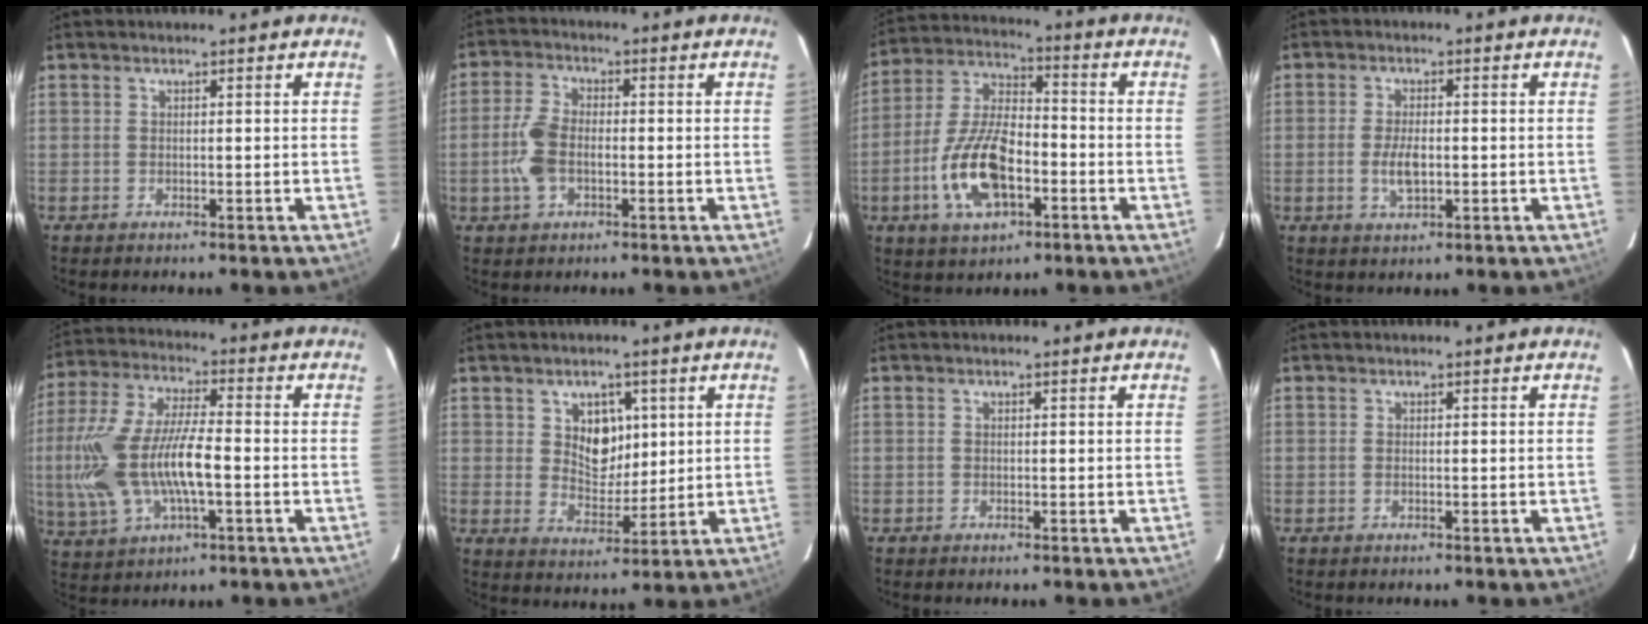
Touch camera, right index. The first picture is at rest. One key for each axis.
{"total": 6.6, "fx": -1.4, "fy": 3.9, "fz": 5.1, "tx": -0.115, "ty": 0.006, "tz": -0.024}
{"total": 14.7, "fx": -5.1, "fy": 6.8, "fz": 12.0, "tx": -0.255, "ty": 0.002, "tz": -0.091}
{"total": 4.7, "fx": -0.9, "fy": 2.1, "fz": 4.1, "tx": -0.084, "ty": -0.003, "tz": -0.014}
{"total": 17.5, "fx": -2.8, "fy": 7.0, "fz": 15.8, "tx": -0.337, "ty": -0.003, "tz": -0.047}
{"total": 7.2, "fx": 2.4, "fy": 5.4, "fz": 4.1, "tx": -0.061, "ty": 0.000, "tz": 0.049}
{"total": 0.0}
{"total": 0.0}